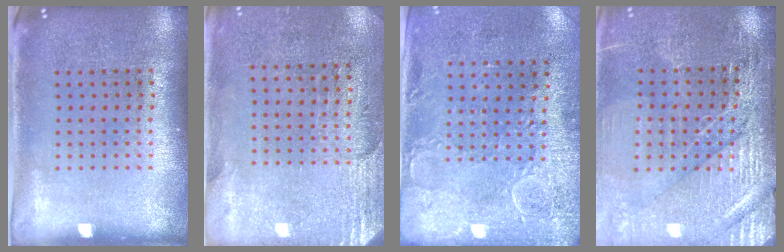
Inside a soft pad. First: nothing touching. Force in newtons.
{"total": 2.8, "press": 2.5, "slide": 1.2}
{"total": 3.0, "press": 2.2, "slide": 2.0}
{"total": 3.2, "press": 3.2, "slide": 0.2}